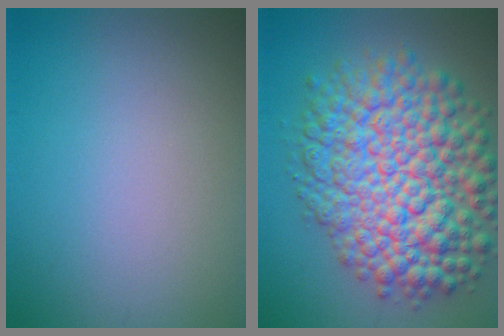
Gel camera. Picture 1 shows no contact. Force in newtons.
{"total": 12.3, "press": 12.3, "slide": 0.3}